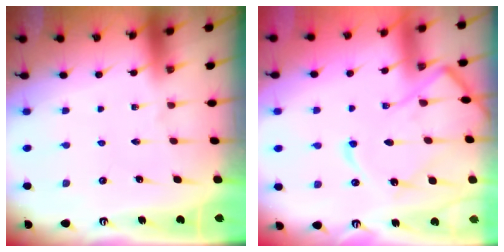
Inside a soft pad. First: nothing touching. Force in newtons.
{"total": 12.5, "press": 12.5, "slide": 0.8}